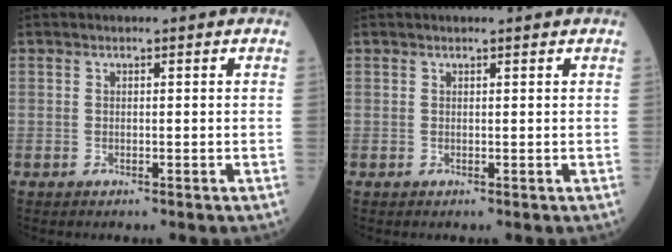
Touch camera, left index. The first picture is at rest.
{"total": 0.9, "force": [0.8, 0.0, 0.4], "torque": [-0.008, 0.005, 0.014]}